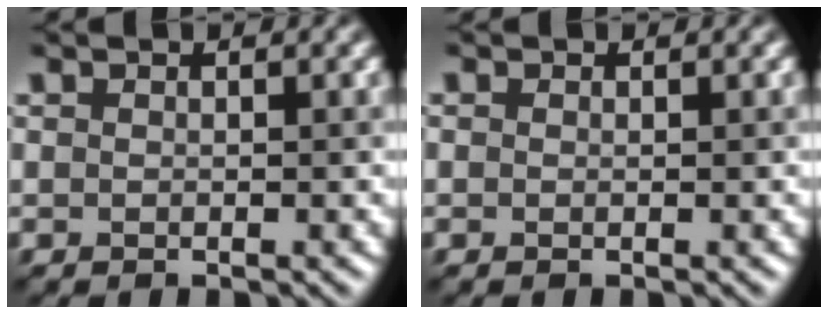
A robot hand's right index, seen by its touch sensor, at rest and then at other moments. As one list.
[{"total": 0.0}]